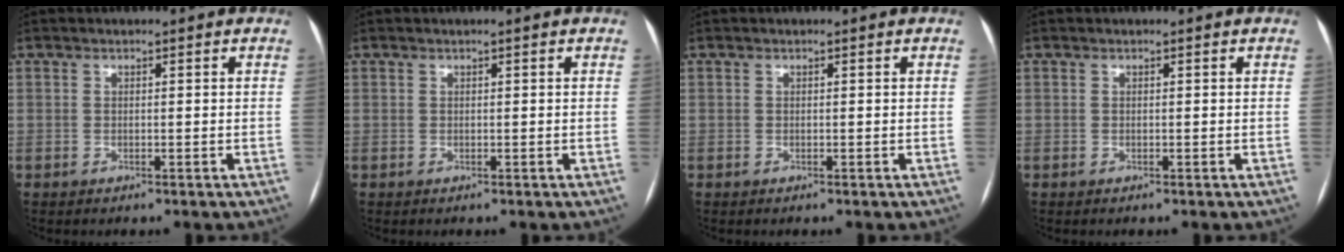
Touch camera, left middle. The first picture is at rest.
{"total": 0.0}
{"total": 0.0}
{"total": 0.0}